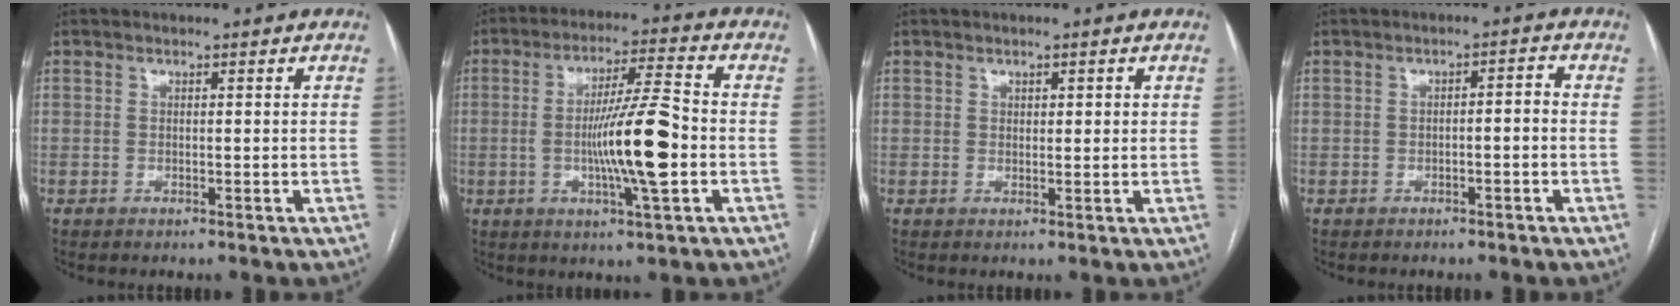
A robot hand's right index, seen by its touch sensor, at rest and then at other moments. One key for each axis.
{"total": 11.9, "fx": -1.9, "fy": 0.3, "fz": 11.7, "tx": -0.207, "ty": -0.002, "tz": -0.037}
{"total": 1.7, "fx": 0.7, "fy": 0.8, "fz": 1.3, "tx": -0.018, "ty": 0.002, "tz": 0.010}
{"total": 2.1, "fx": -0.6, "fy": 0.6, "fz": 1.9, "tx": -0.030, "ty": 0.012, "tz": -0.006}